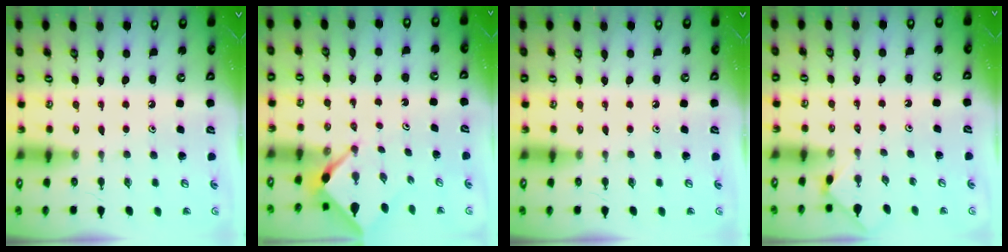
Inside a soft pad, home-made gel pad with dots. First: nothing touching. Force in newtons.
{"total": 2.3, "press": 2.3, "slide": 0.3}
{"total": 0.0}
{"total": 3.0, "press": 2.9, "slide": 0.4}